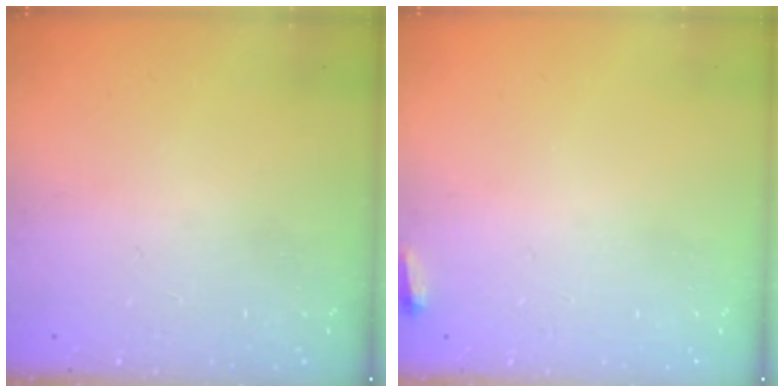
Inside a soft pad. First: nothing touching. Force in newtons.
{"total": 2.7, "press": 2.6, "slide": 0.9}